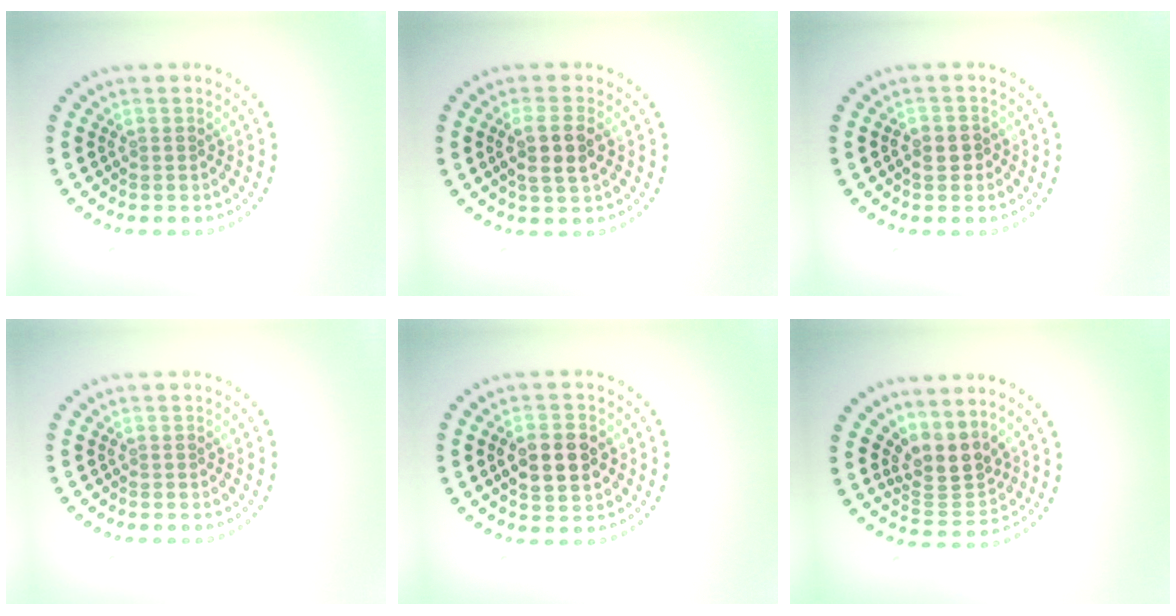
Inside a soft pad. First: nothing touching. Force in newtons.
{"total": 2.9, "press": 2.7, "slide": 1.0}
{"total": 1.4, "press": 1.4, "slide": 0.4}
{"total": 0.0}
{"total": 4.6, "press": 4.6, "slide": 0.3}
{"total": 3.4, "press": 2.6, "slide": 2.1}